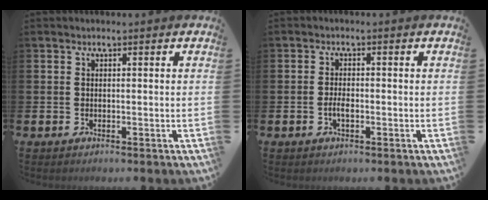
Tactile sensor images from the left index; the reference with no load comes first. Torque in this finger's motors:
{"motor_torque": [0.32, 0.19, -0.02, 0.08]}